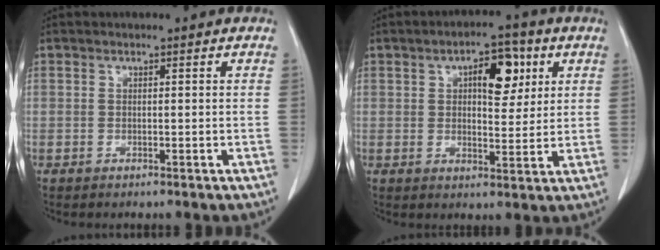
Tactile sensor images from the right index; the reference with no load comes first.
{"total": 8.6, "force": [3.0, 3.9, 7.0], "torque": [-0.105, 0.018, 0.049]}